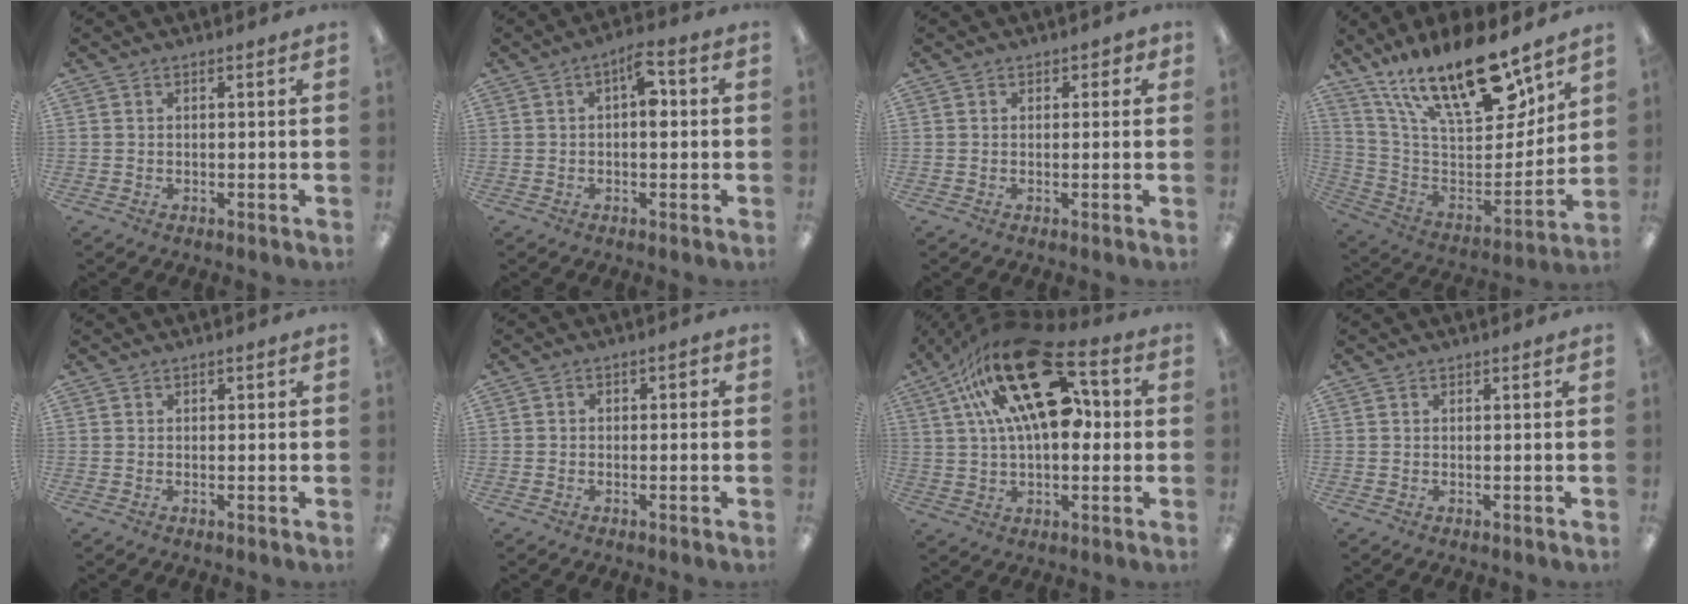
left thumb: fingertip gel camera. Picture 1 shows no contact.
{"total": 5.9, "force": [0.9, 2.9, 5.0], "torque": [-0.072, 0.007, 0.010]}
{"total": 1.3, "force": [0.3, 1.1, 0.7], "torque": [-0.006, 0.001, 0.002]}
{"total": 24.6, "force": [17.6, 8.7, 14.9], "torque": [-0.253, -0.110, 0.304]}
{"total": 0.0}
{"total": 1.9, "force": [-1.4, 1.1, 0.8], "torque": [-0.011, 0.009, -0.027]}
{"total": 26.7, "force": [10.7, 13.4, 20.4], "torque": [-0.340, -0.039, 0.180]}
{"total": 0.0}